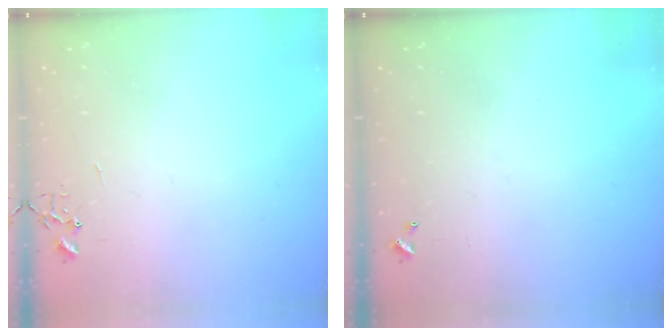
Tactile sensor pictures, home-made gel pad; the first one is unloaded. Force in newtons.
{"total": 0.0}